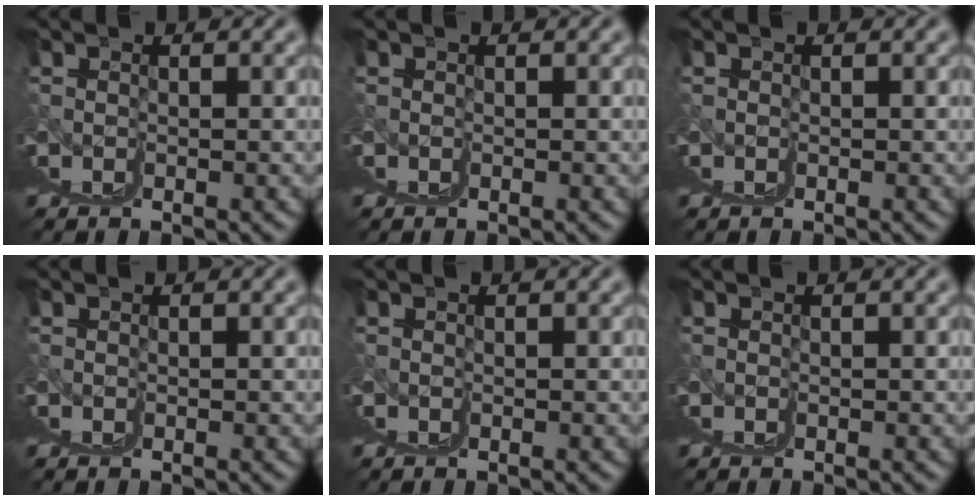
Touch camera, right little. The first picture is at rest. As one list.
[{"total": 0.0}, {"total": 0.0}, {"total": 0.0}, {"total": 0.0}, {"total": 0.0}]